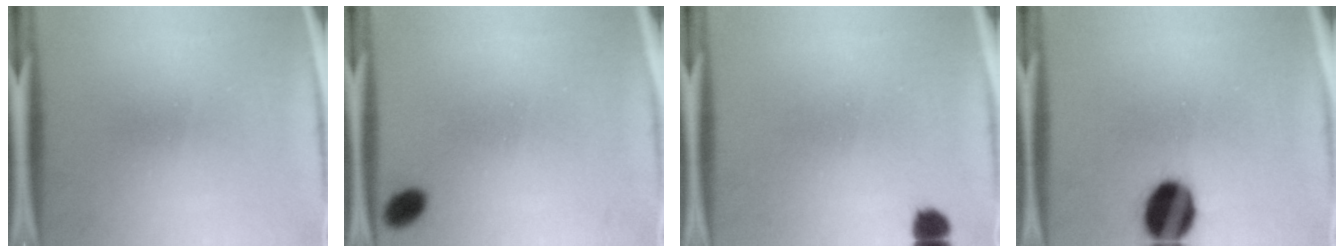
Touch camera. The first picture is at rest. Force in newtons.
{"total": 3.3}
{"total": 2.8}
{"total": 12.7}